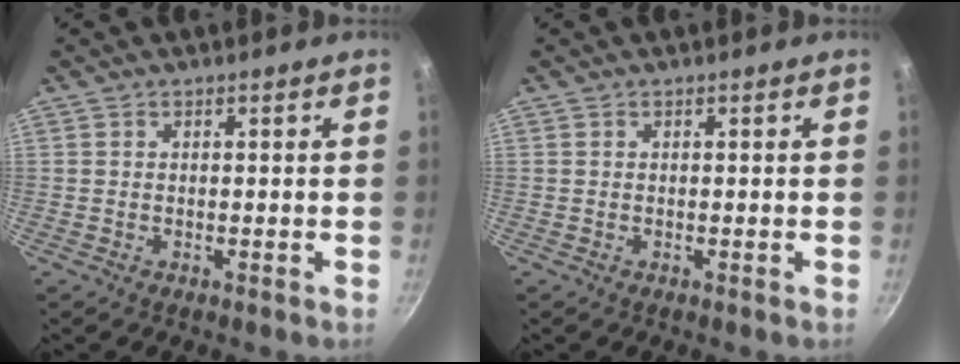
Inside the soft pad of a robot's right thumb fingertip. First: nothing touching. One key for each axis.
{"total": 0.0}